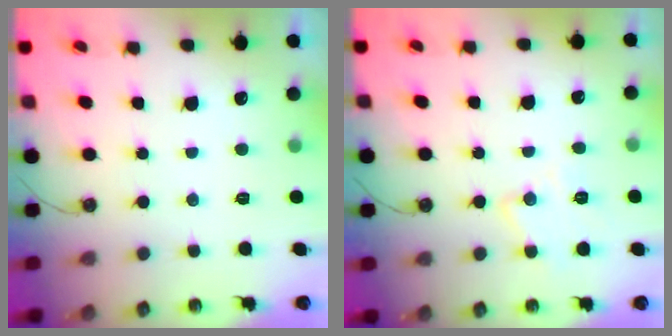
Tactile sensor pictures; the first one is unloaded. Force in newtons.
{"total": 10.1, "press": 10.1, "slide": 0.7}